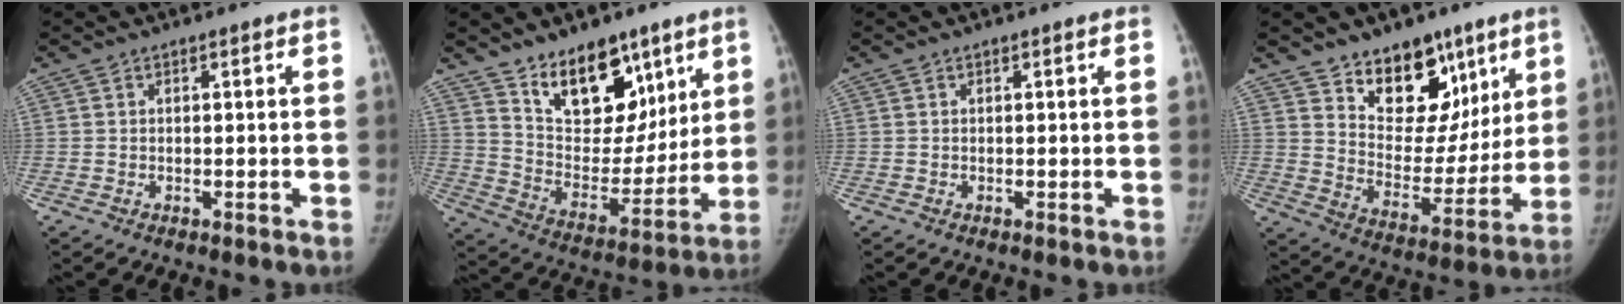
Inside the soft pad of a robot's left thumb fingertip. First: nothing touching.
{"total": 17.8, "force": [11.3, 10.0, 9.3], "torque": [-0.084, -0.079, 0.199]}
{"total": 0.0}
{"total": 17.0, "force": [10.8, 10.3, 8.0], "torque": [-0.055, -0.062, 0.179]}